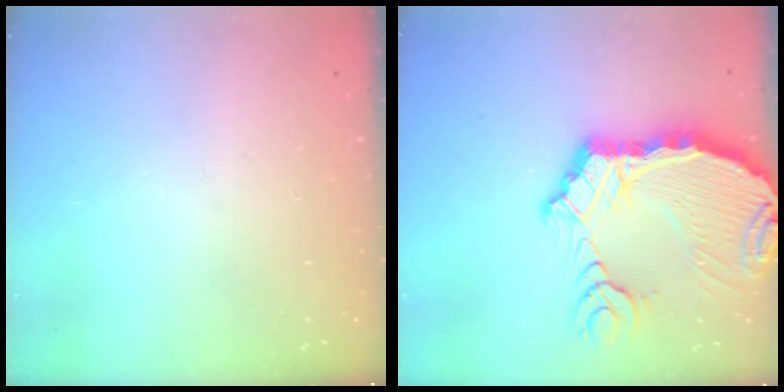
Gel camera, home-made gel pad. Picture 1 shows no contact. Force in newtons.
{"total": 16.2, "press": 16.0, "slide": 2.4}